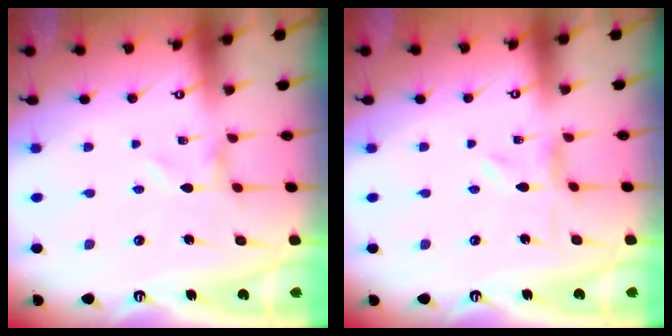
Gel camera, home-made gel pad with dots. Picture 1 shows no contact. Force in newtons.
{"total": 0.7, "press": 0.7, "slide": 0.2}